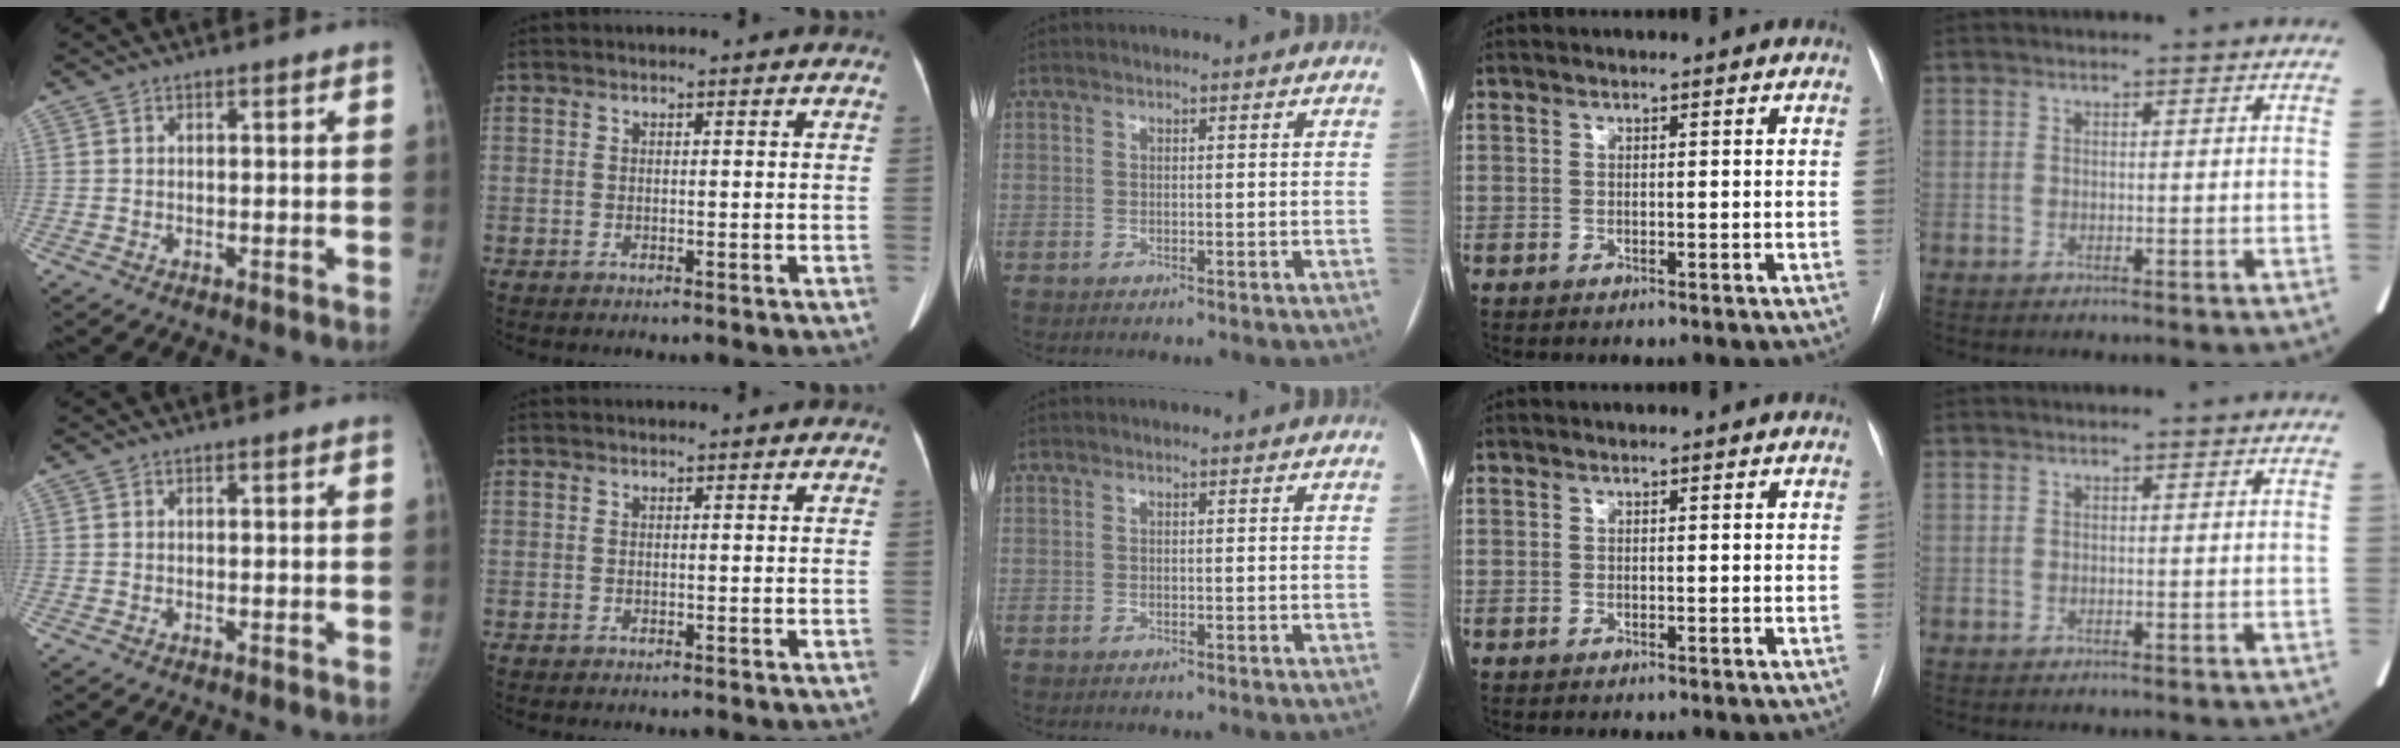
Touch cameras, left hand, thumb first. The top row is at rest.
{}